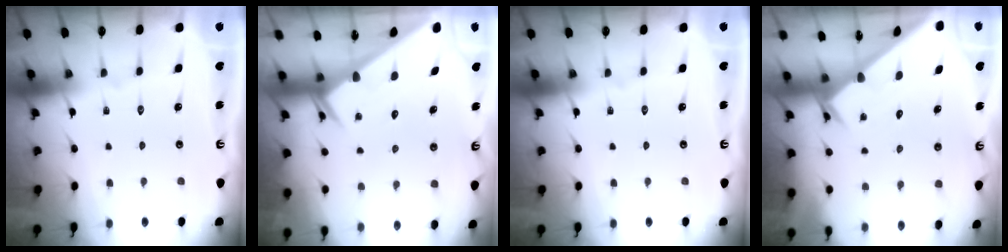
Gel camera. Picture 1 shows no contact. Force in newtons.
{"total": 2.3, "press": 2.3, "slide": 0.0}
{"total": 0.0}
{"total": 2.0, "press": 2.0, "slide": 0.1}